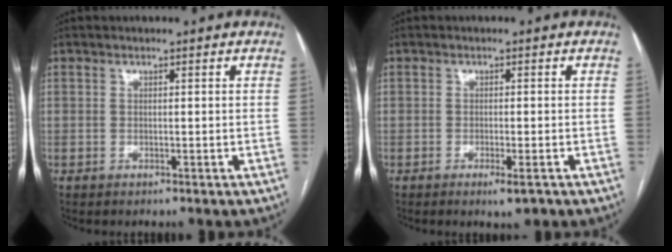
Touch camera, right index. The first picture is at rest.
{"total": 2.3, "force": [-1.3, 0.3, 1.9], "torque": [-0.025, -0.004, -0.018]}